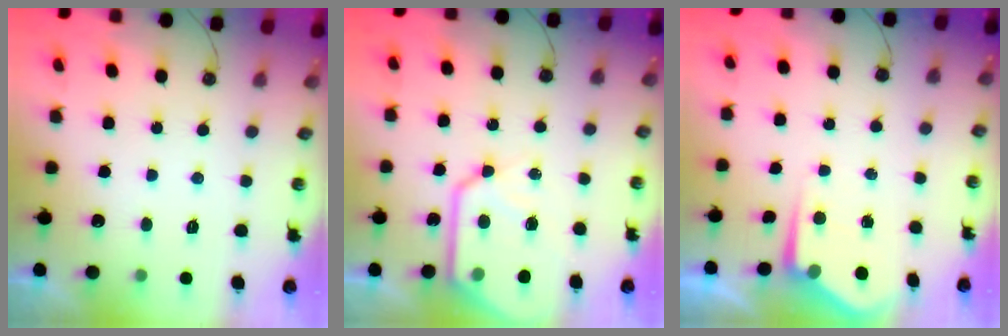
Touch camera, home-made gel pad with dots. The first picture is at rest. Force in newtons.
{"total": 13.4, "press": 13.3, "slide": 1.4}
{"total": 4.9, "press": 4.9, "slide": 0.2}